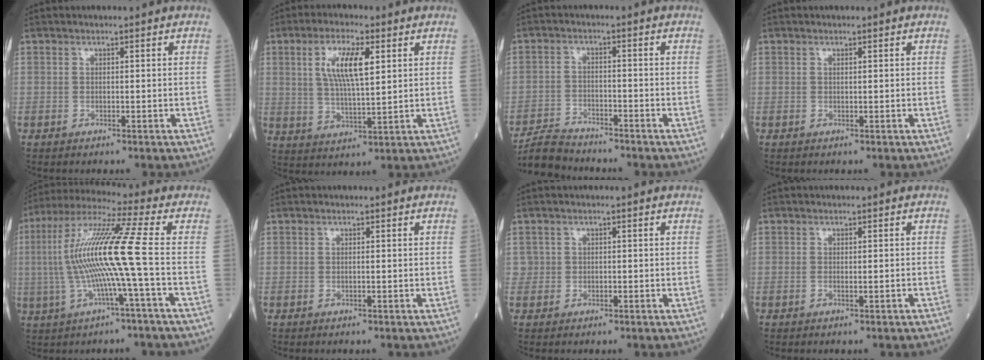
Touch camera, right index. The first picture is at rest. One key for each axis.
{"total": 8.6, "fx": 2.7, "fy": 2.0, "fz": 7.9, "tx": -0.155, "ty": 0.006, "tz": 0.054}
{"total": 5.6, "fx": -5.5, "fy": 0.4, "fz": 0.3, "tx": -0.008, "ty": -0.013, "tz": -0.104}
{"total": 0.0}
{"total": 14.1, "fx": -1.0, "fy": -1.2, "fz": 14.1, "tx": -0.282, "ty": 0.014, "tz": -0.028}
{"total": 0.0}
{"total": 1.7, "fx": 0.1, "fy": 1.7, "fz": -0.2, "tx": 0.012, "ty": 0.007, "tz": 0.001}
{"total": 0.8, "fx": -0.4, "fy": 0.1, "fz": 0.7, "tx": -0.018, "ty": 0.001, "tz": -0.001}